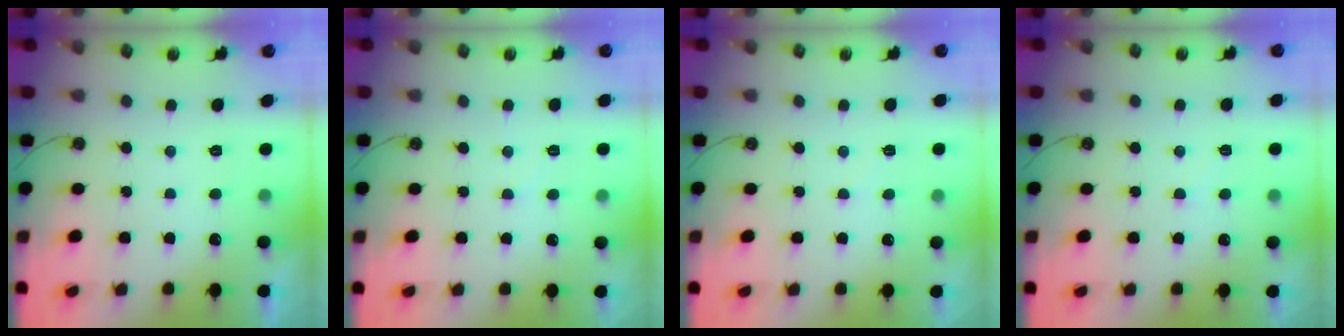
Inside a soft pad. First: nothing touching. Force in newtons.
{"total": 3.1, "press": 3.1, "slide": 0.6}
{"total": 2.7, "press": 2.6, "slide": 0.4}
{"total": 2.4, "press": 2.4, "slide": 0.4}